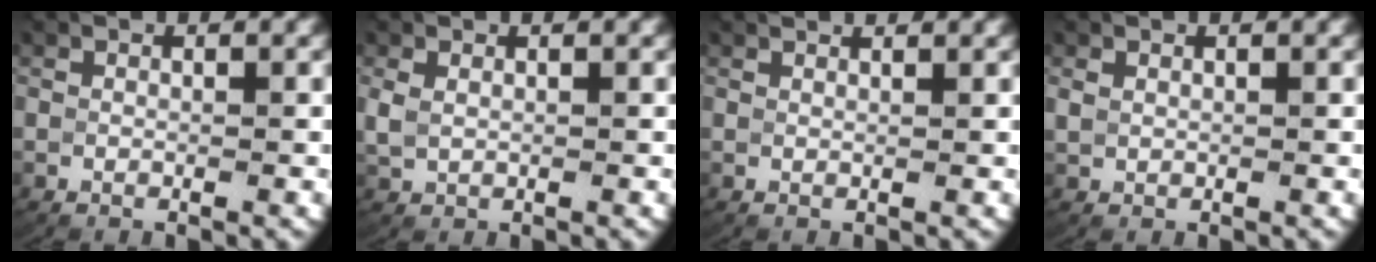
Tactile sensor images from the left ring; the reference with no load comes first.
{"total": 1.5, "force": [0.0, 1.2, 0.8], "torque": [-0.029, -0.002, 0.008]}
{"total": 1.0, "force": [1.0, -0.1, 0.3], "torque": [-0.005, 0.002, 0.016]}
{"total": 0.6, "force": [0.0, 0.5, 0.3], "torque": [-0.012, 0.001, 0.007]}